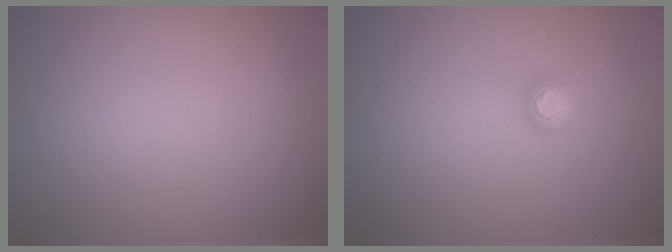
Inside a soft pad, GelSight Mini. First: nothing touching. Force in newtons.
{"total": 1.4, "press": 1.1, "slide": 1.0}